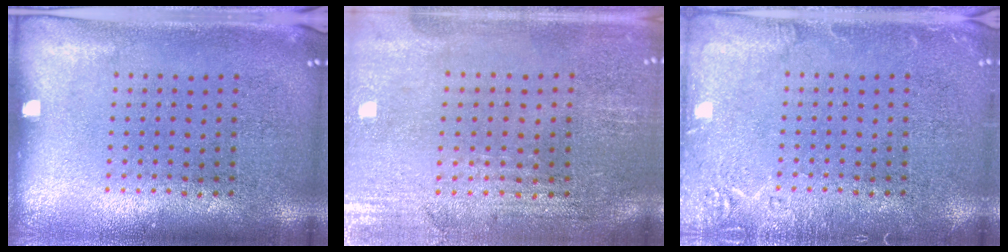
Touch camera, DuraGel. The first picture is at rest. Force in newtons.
{"total": 0.6, "press": 0.5, "slide": 0.3}
{"total": 2.2, "press": 2.2, "slide": 0.4}